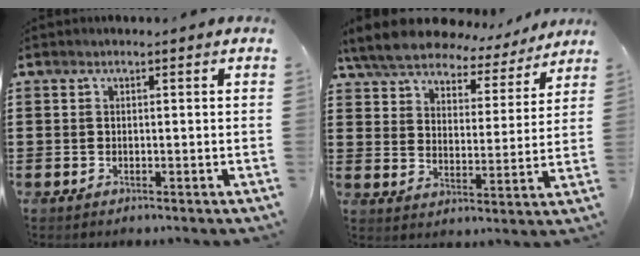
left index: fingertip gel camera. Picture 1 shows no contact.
{"total": 7.1, "force": [6.7, 1.4, 1.6], "torque": [-0.066, -0.038, 0.118]}